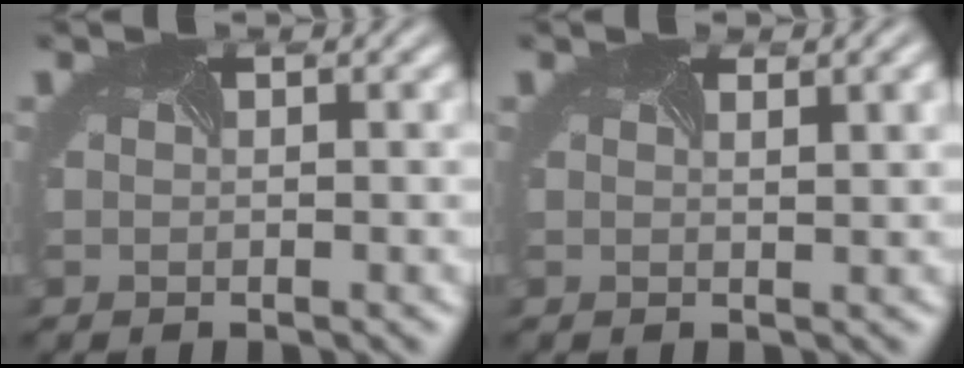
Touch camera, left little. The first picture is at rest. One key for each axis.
{"total": 2.5, "fx": 1.2, "fy": 0.9, "fz": 2.0, "tx": -0.004, "ty": 0.014, "tz": -0.006}